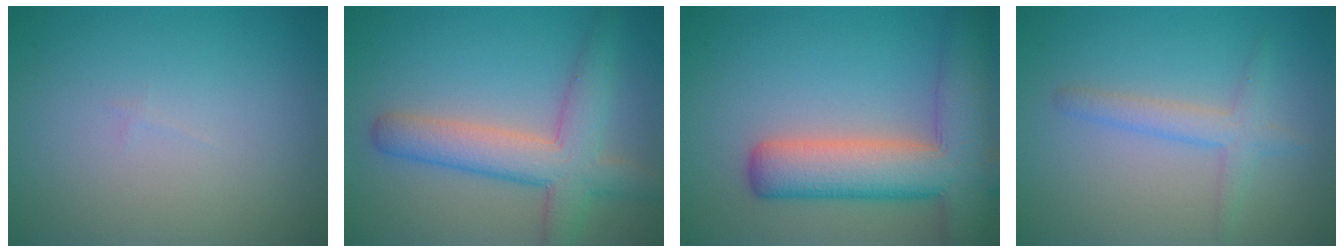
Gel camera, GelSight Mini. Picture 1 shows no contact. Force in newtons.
{"total": 6.1, "press": 6.1, "slide": 0.3}
{"total": 9.3, "press": 9.2, "slide": 0.5}
{"total": 2.4, "press": 2.4, "slide": 0.1}